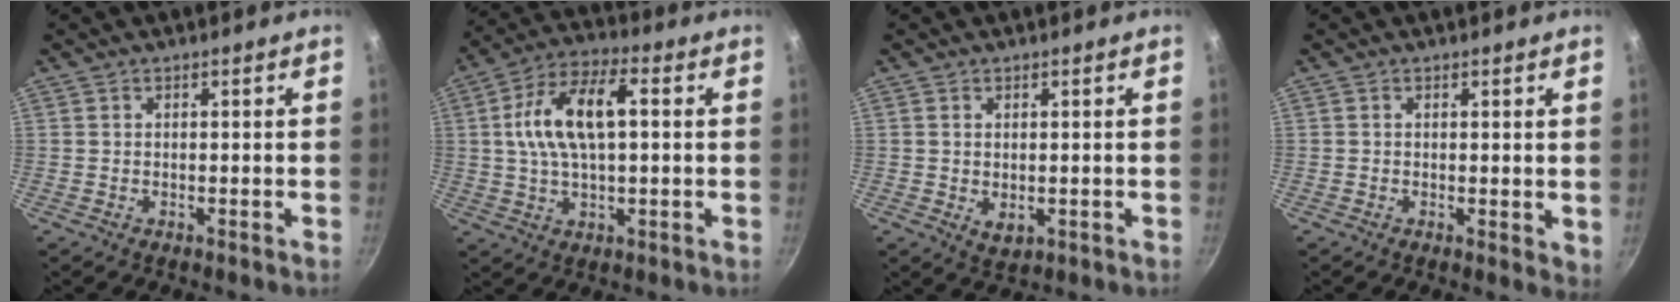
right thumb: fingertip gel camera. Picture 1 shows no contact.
{"total": 14.1, "force": [2.0, 6.9, 12.1], "torque": [-0.217, 0.028, 0.028]}
{"total": 2.9, "force": [0.0, 1.9, 2.2], "torque": [-0.034, -0.009, 0.003]}
{"total": 2.7, "force": [0.5, 1.2, 2.3], "torque": [-0.025, -0.005, 0.006]}